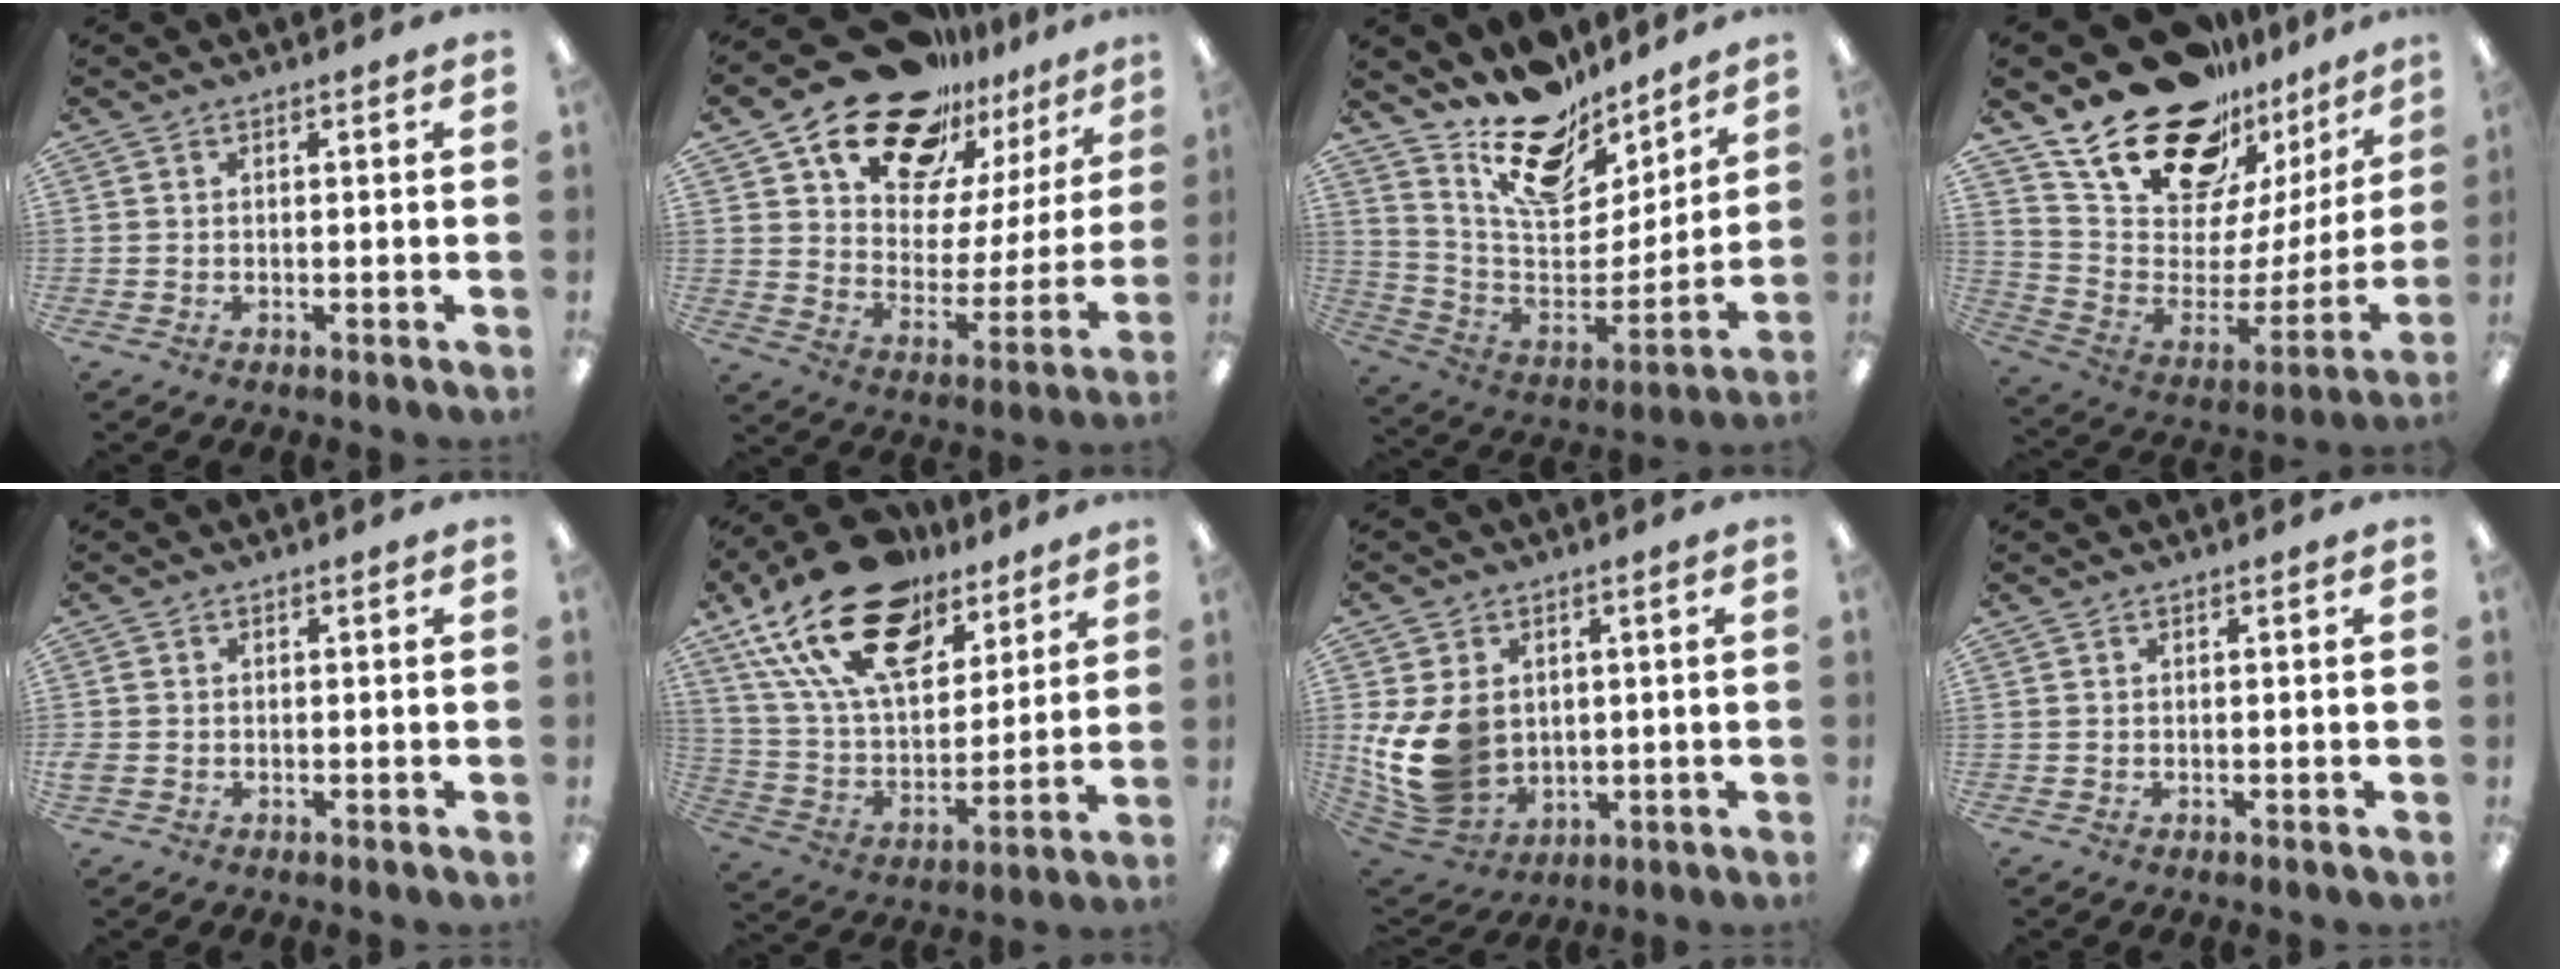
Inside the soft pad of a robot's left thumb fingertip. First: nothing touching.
{"total": 21.4, "force": [16.4, 11.0, 8.1], "torque": [-0.145, -0.106, 0.290]}
{"total": 17.2, "force": [13.1, 8.2, 7.4], "torque": [-0.121, -0.101, 0.233]}
{"total": 24.8, "force": [18.6, 11.7, 11.3], "torque": [-0.189, -0.120, 0.342]}
{"total": 1.7, "force": [-0.3, 1.5, 0.8], "torque": [-0.014, 0.006, -0.006]}
{"total": 24.4, "force": [14.9, 12.8, 14.4], "torque": [-0.277, -0.077, 0.266]}
{"total": 14.9, "force": [1.0, 11.9, 9.0], "torque": [-0.216, -0.014, 0.024]}
{"total": 0.0}